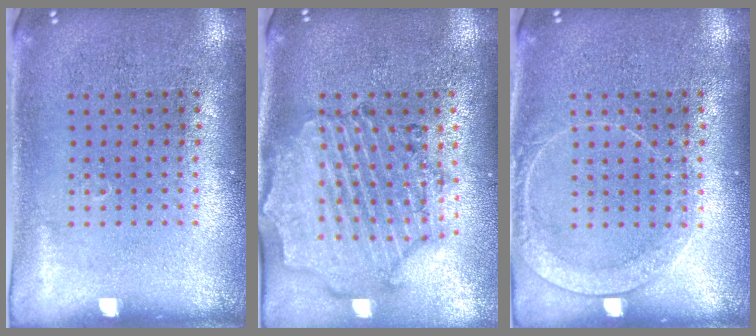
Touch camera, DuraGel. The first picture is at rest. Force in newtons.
{"total": 1.7, "press": 1.7, "slide": 0.3}
{"total": 1.7, "press": 1.7, "slide": 0.3}